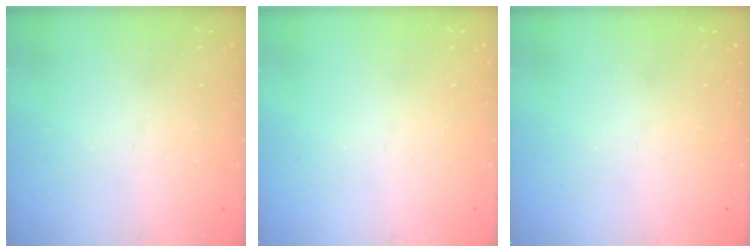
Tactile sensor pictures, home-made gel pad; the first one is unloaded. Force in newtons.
{"total": 0.0}
{"total": 0.0}